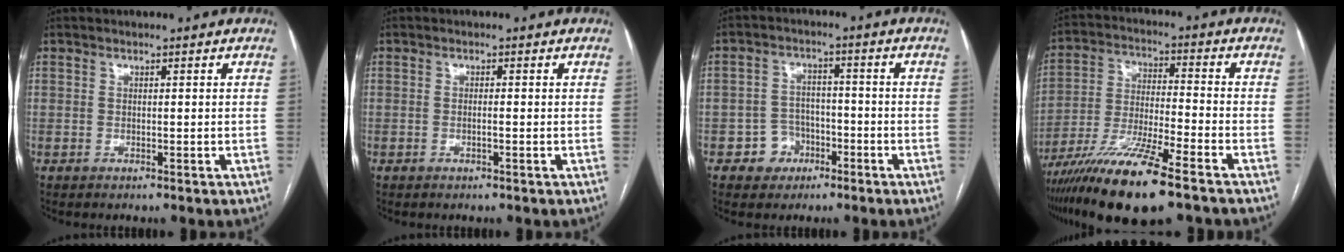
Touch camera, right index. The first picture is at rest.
{"total": 0.8, "force": [-0.3, 0.0, 0.7], "torque": [-0.014, 0.001, -0.004]}
{"total": 5.0, "force": [-2.5, 4.2, 1.0], "torque": [-0.009, 0.017, -0.037]}
{"total": 15.4, "force": [-10.6, 1.2, 11.1], "torque": [-0.225, -0.039, -0.192]}